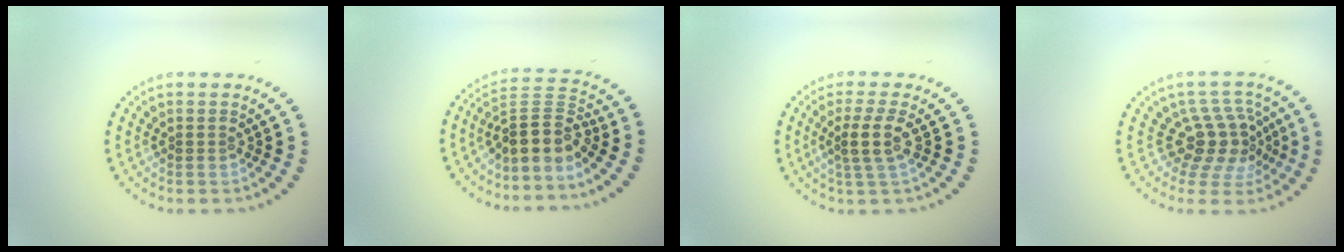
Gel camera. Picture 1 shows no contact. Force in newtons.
{"total": 3.9, "press": 3.0, "slide": 2.6}
{"total": 2.5, "press": 2.1, "slide": 1.5}
{"total": 4.3, "press": 3.2, "slide": 3.0}